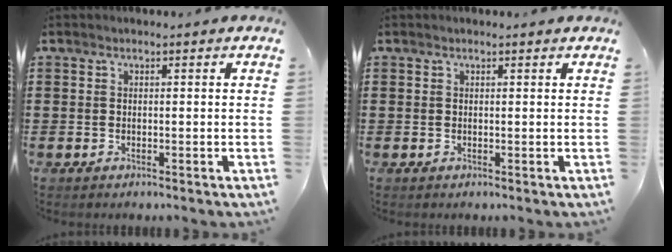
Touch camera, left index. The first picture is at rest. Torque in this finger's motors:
{"motor_torque": [-0.26, -0.59, -0.01, 0.00]}